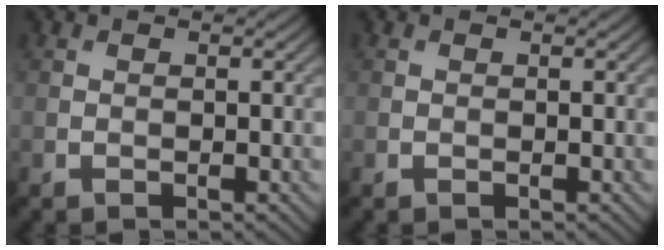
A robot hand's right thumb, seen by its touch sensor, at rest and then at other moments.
{"total": 0.0}